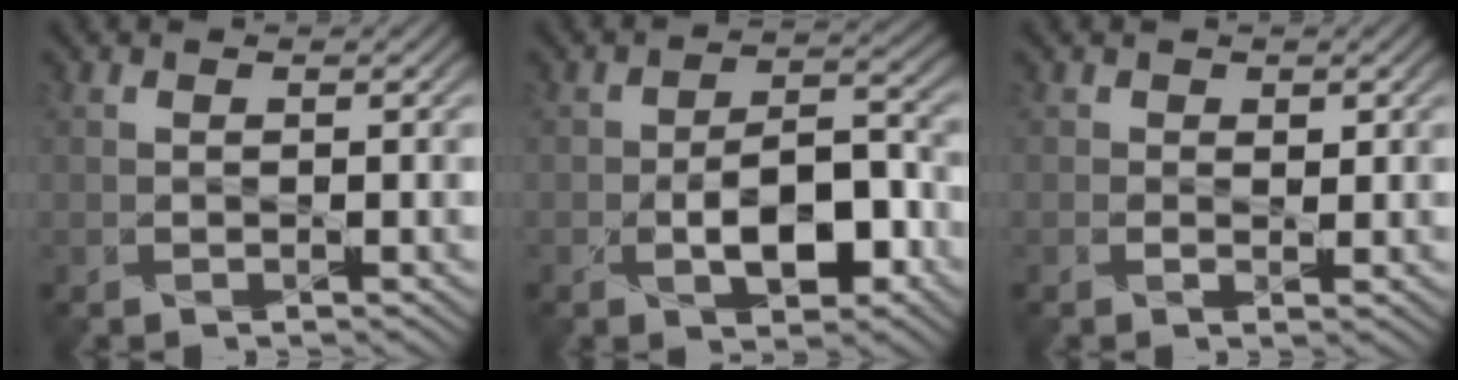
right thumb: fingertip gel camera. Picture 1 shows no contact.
{"total": 7.0, "force": [-2.9, 3.5, 5.3], "torque": [-0.076, 0.002, -0.053]}
{"total": 0.9, "force": [0.2, 0.7, 0.5], "torque": [-0.004, -0.004, 0.002]}